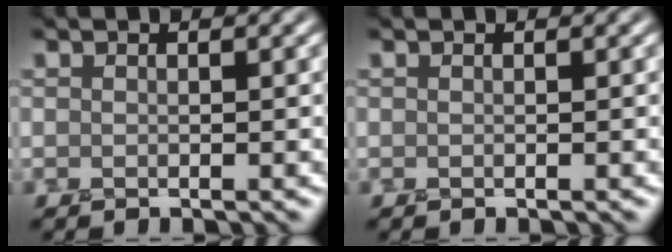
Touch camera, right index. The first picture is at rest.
{"total": 0.0}